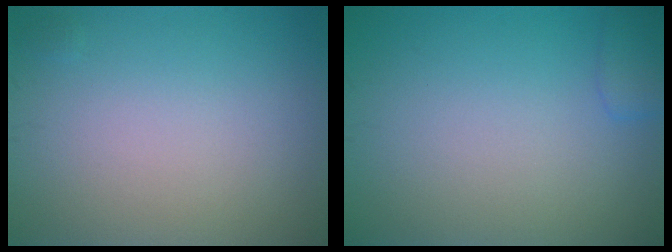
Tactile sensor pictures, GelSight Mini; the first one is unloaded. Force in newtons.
{"total": 1.5, "press": 1.5, "slide": 0.1}